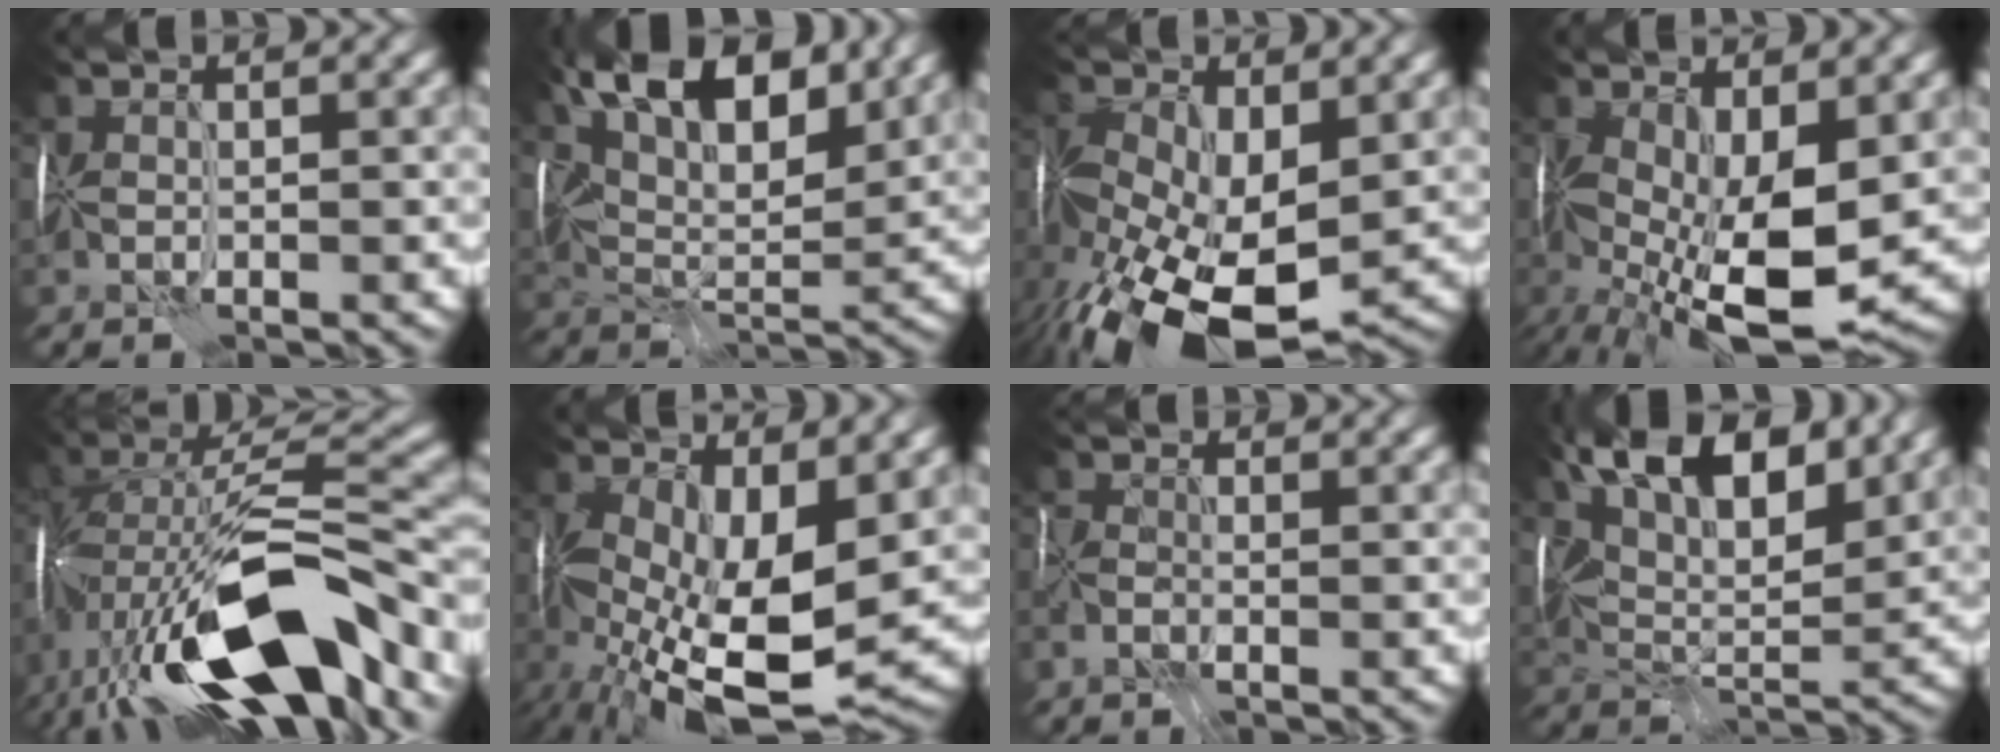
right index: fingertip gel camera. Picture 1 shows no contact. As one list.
[{"total": 12.1, "force": [6.8, 5.2, 8.6], "torque": [-0.139, 0.013, 0.109]}, {"total": 13.0, "force": [-4.4, 7.0, 10.0], "torque": [-0.198, -0.042, -0.069]}, {"total": 11.5, "force": [-3.2, 4.6, 10.1], "torque": [-0.194, -0.019, -0.049]}, {"total": 15.3, "force": [-6.4, 6.8, 12.1], "torque": [-0.224, 0.006, -0.102]}, {"total": 12.9, "force": [-2.8, 5.6, 11.2], "torque": [-0.207, -0.024, -0.040]}, {"total": 1.7, "force": [-1.1, 1.0, 0.9], "torque": [-0.033, -0.005, -0.022]}, {"total": 12.0, "force": [6.7, 5.0, 8.6], "torque": [-0.143, 0.014, 0.109]}]